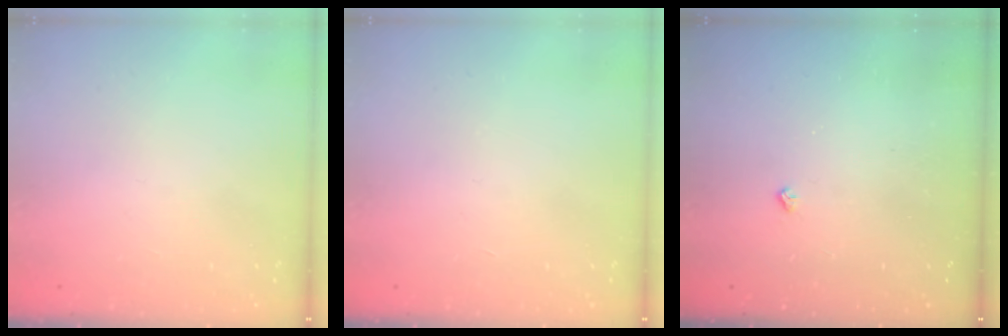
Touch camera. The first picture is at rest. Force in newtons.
{"total": 0.0}
{"total": 2.2, "press": 2.1, "slide": 0.4}